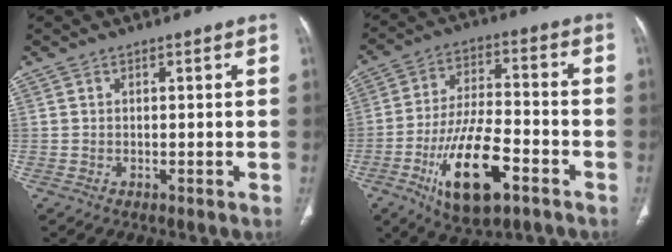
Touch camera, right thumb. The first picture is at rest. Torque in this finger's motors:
{"motor_torque": [3.17, 1.84, 2.01, -0.76, 0.61]}